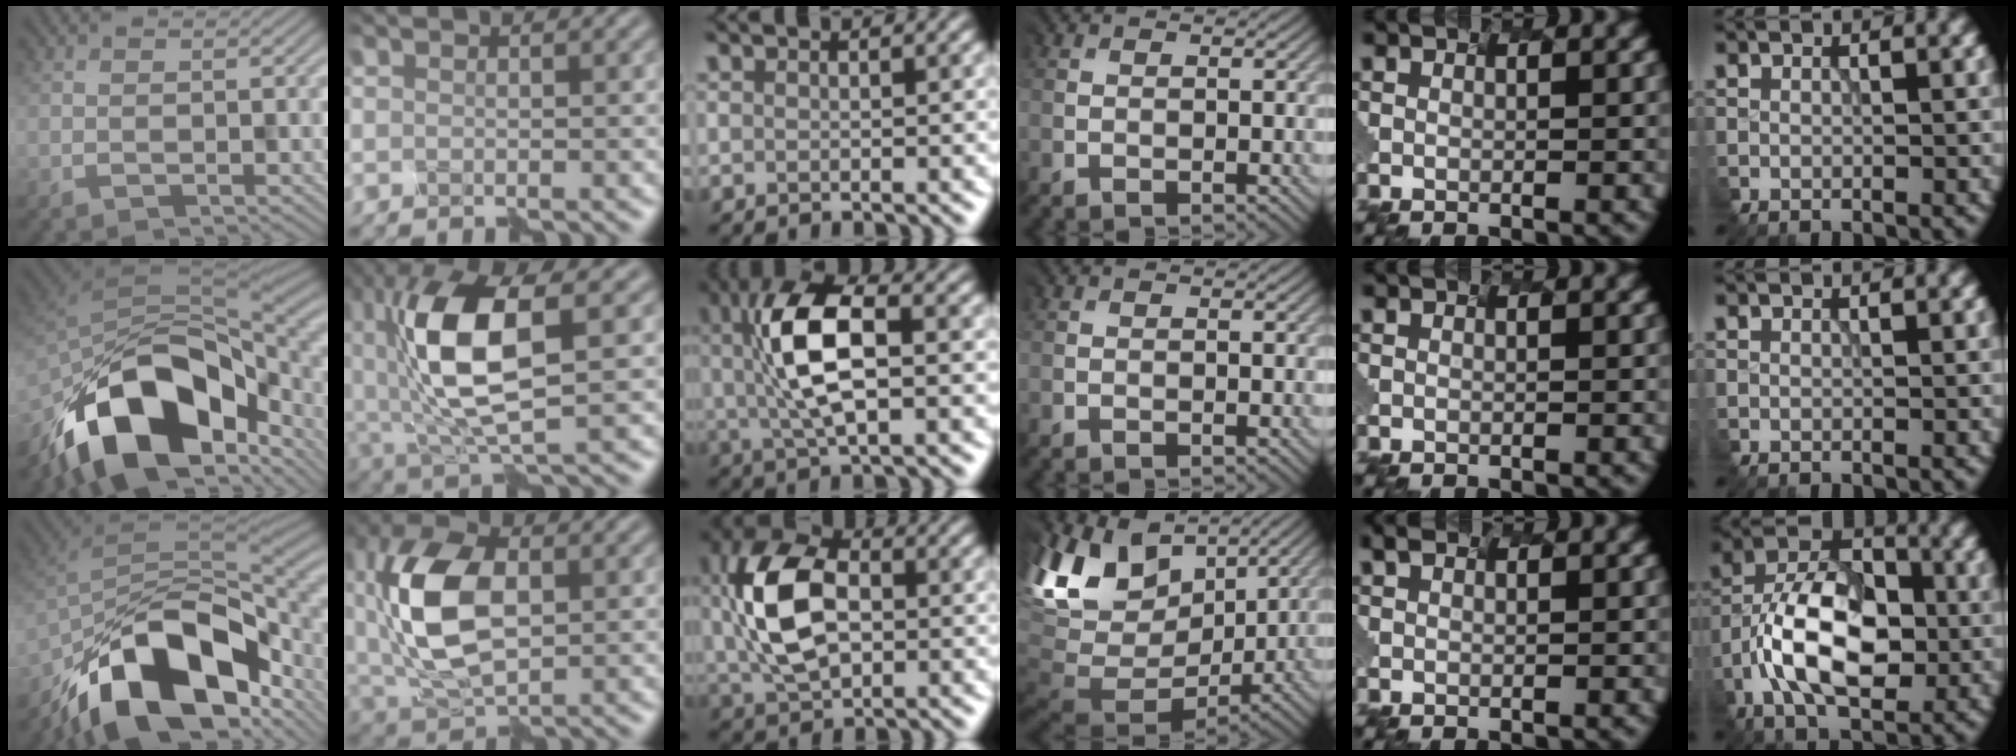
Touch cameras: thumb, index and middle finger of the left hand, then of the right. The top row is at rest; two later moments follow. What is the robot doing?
{"motion": "disassemble", "object": "markers"}